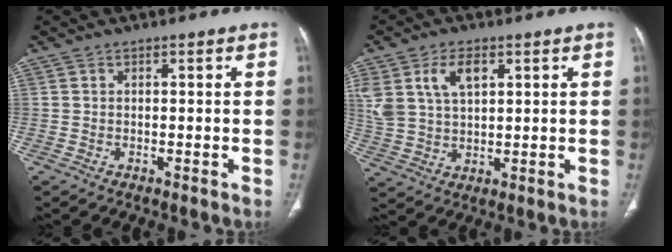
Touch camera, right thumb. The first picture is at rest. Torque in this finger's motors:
{"motor_torque": [0.15, 2.02, 0.75, 0.81, 0.10]}